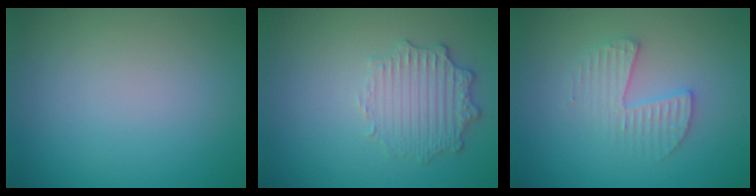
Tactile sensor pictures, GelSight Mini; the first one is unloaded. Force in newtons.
{"total": 2.9, "press": 2.4, "slide": 1.6}
{"total": 2.7, "press": 2.7, "slide": 0.3}